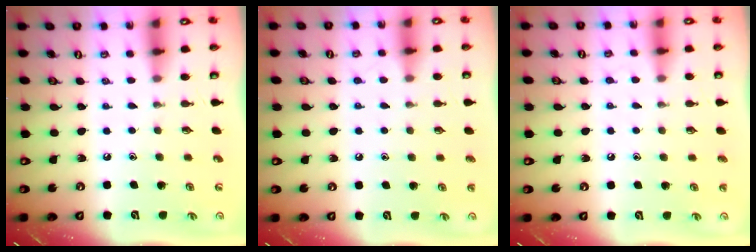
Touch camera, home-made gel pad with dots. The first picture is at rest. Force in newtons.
{"total": 4.2, "press": 4.2, "slide": 0.5}
{"total": 5.2, "press": 5.2, "slide": 0.6}